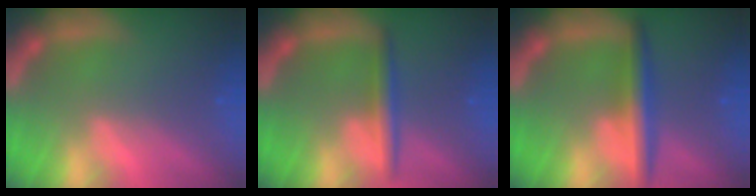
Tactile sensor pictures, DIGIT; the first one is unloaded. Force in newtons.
{"total": 3.0}
{"total": 4.5}